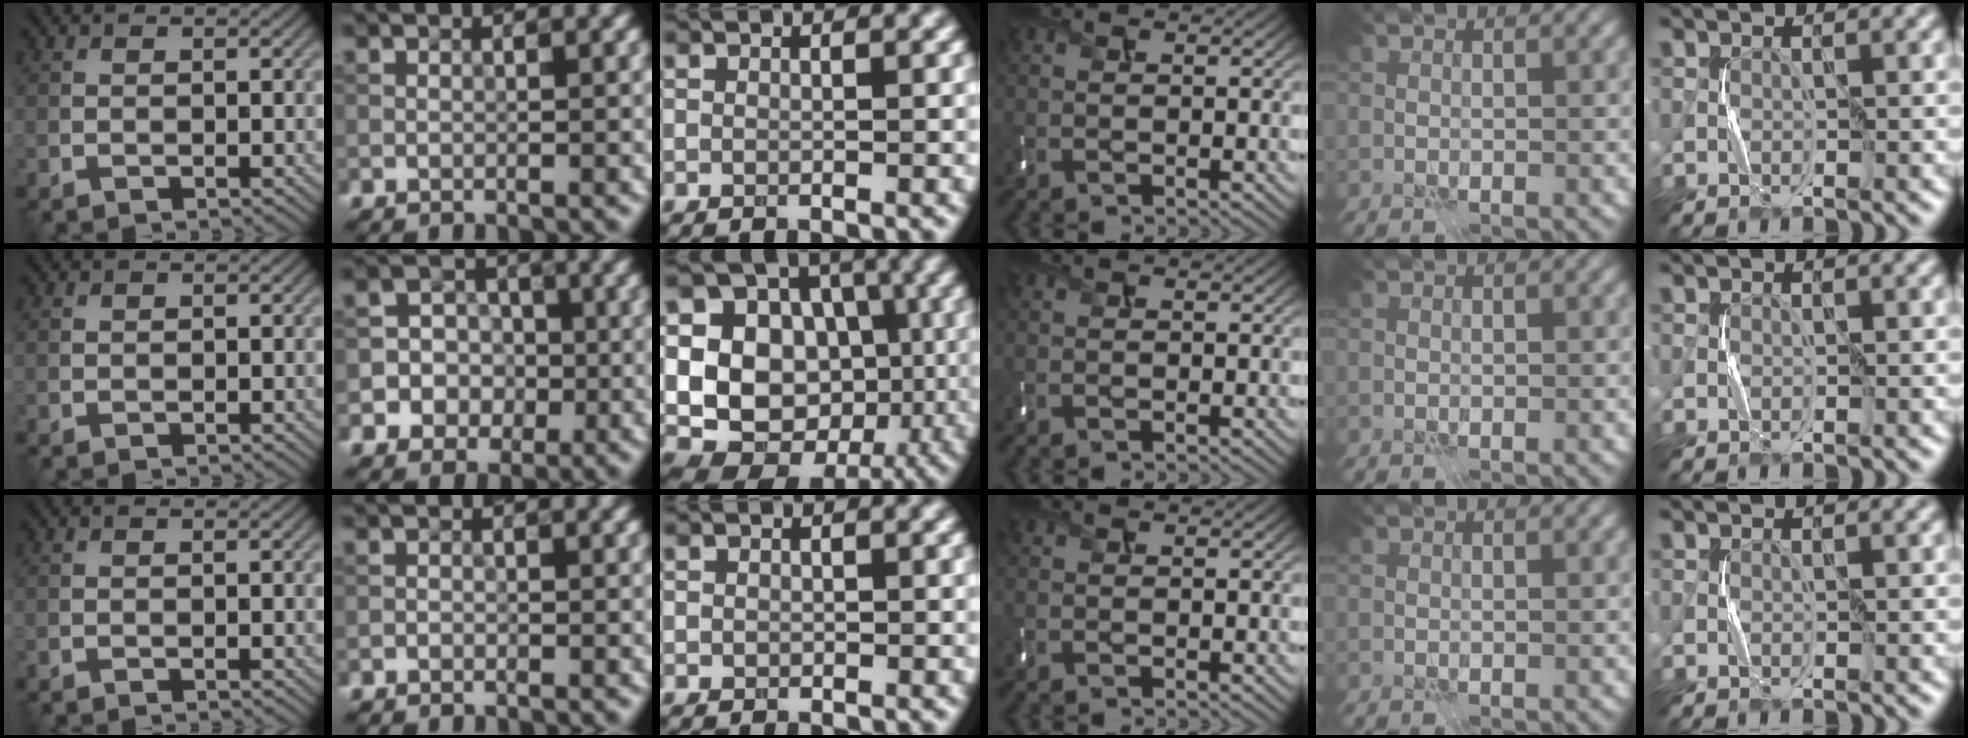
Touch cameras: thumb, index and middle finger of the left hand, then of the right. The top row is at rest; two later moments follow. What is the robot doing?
{"motion": "press", "object": "memory foam"}